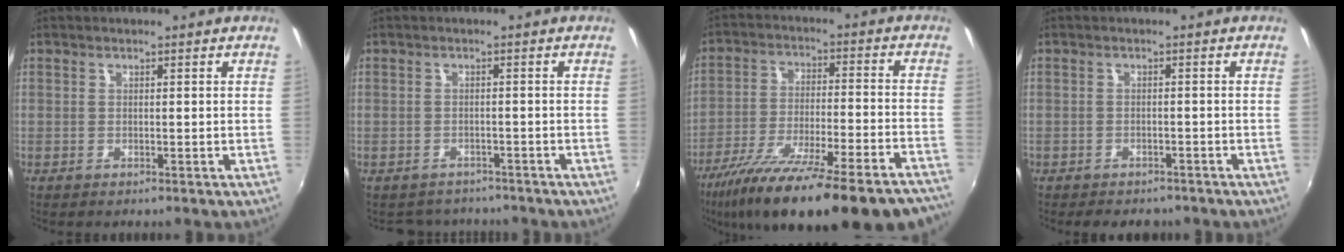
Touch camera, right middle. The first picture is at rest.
{"total": 5.4, "force": [-4.8, 2.2, 0.8], "torque": [-0.024, -0.006, -0.068]}
{"total": 29.9, "force": [-24.2, 4.9, 16.8], "torque": [-0.286, -0.079, -0.353]}
{"total": 5.1, "force": [-4.2, 2.4, 1.6], "torque": [-0.041, -0.006, -0.059]}